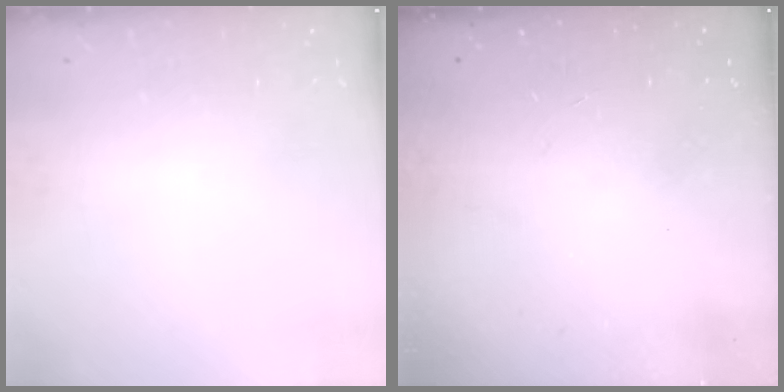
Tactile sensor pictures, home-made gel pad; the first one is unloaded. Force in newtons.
{"total": 0.0}